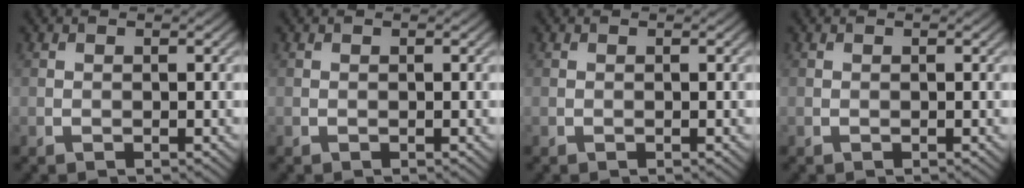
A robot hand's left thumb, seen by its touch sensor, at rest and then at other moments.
{"total": 0.0}
{"total": 0.0}
{"total": 0.0}